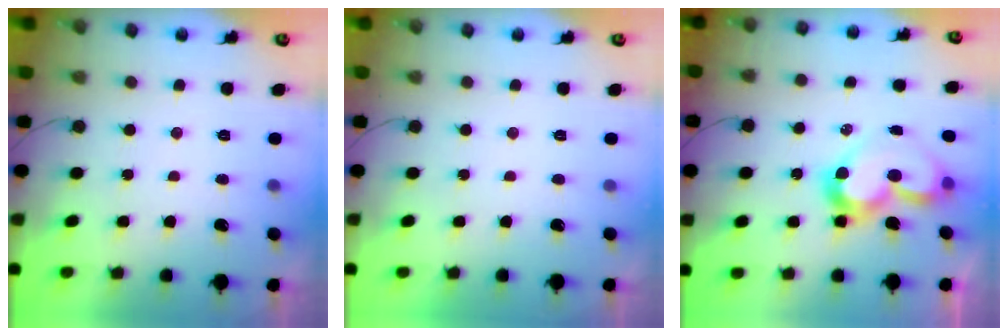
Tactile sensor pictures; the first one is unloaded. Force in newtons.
{"total": 1.7, "press": 1.6, "slide": 0.1}
{"total": 11.4, "press": 10.9, "slide": 3.2}